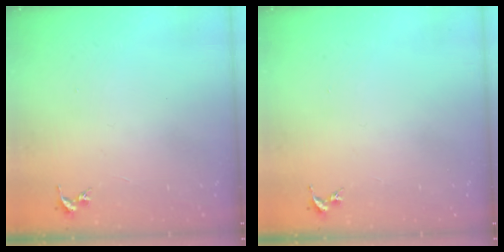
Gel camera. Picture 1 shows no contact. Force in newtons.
{"total": 0.0}